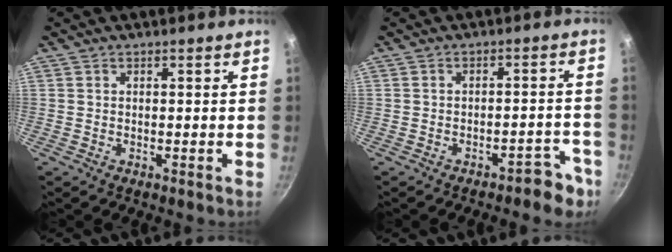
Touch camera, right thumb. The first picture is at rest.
{"total": 5.5, "force": [-4.0, 2.3, 3.1], "torque": [-0.025, 0.044, -0.046]}